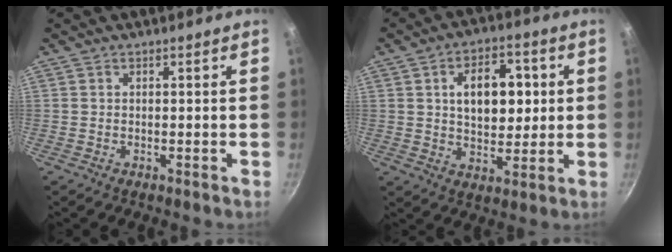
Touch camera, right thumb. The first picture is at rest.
{"total": 12.1, "force": [2.2, 7.6, 9.2], "torque": [-0.099, 0.001, 0.031]}